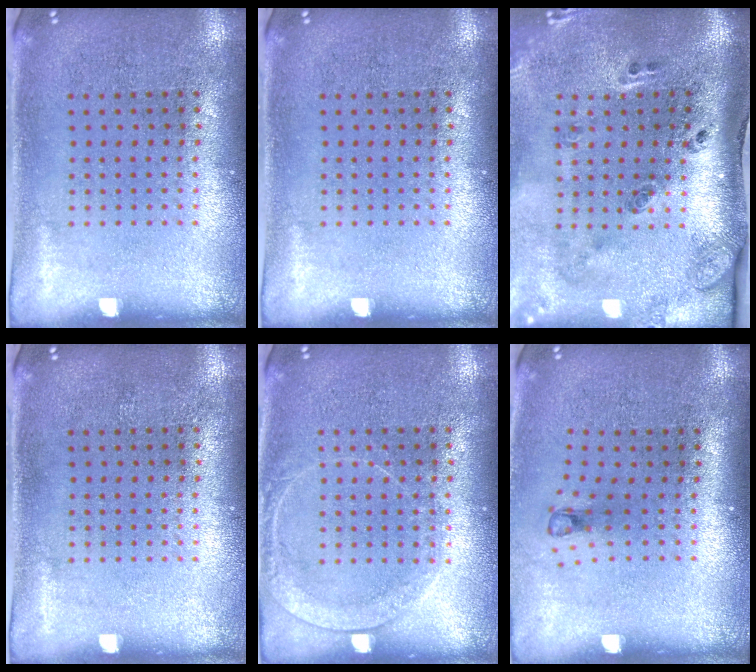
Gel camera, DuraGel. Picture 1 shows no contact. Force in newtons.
{"total": 0.0}
{"total": 3.1, "press": 1.7, "slide": 2.6}
{"total": 0.0}
{"total": 1.5, "press": 1.4, "slide": 0.4}
{"total": 0.8, "press": 0.4, "slide": 0.7}